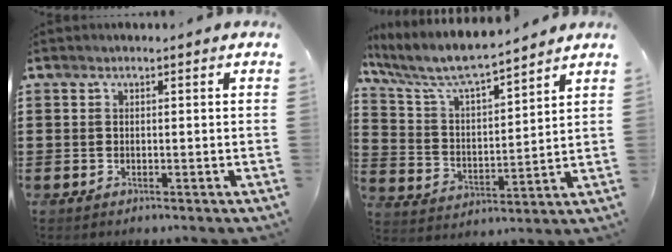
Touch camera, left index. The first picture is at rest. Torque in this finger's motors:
{"motor_torque": [1.37, -0.76, 0.44, 0.17]}